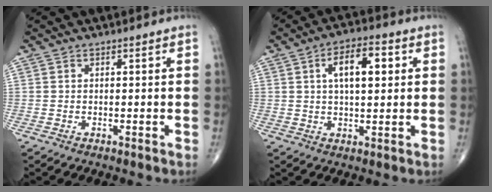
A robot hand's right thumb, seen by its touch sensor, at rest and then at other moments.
{"total": 9.0, "force": [2.4, 4.0, 7.8], "torque": [-0.111, 0.008, 0.034]}